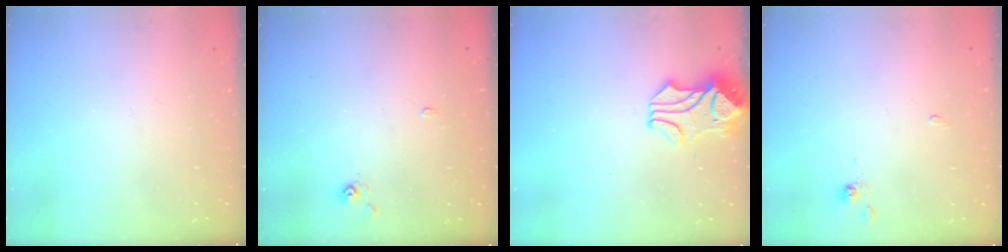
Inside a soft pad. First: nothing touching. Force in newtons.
{"total": 3.7, "press": 3.7, "slide": 0.0}
{"total": 2.3, "press": 2.0, "slide": 1.2}
{"total": 0.0}